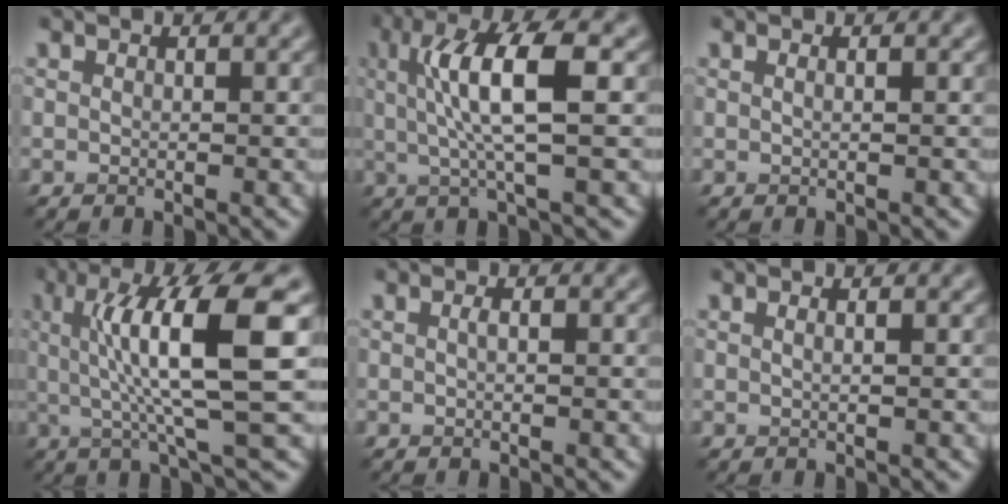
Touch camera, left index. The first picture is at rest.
{"total": 6.6, "force": [1.1, 1.4, 6.4], "torque": [-0.119, 0.006, 0.021]}
{"total": 0.7, "force": [0.3, 0.3, 0.6], "torque": [-0.006, -0.001, -0.004]}
{"total": 10.1, "force": [1.9, 2.0, 9.7], "torque": [-0.139, 0.003, 0.033]}
{"total": 0.5, "force": [0.1, 0.1, 0.5], "torque": [-0.012, 0.002, 0.002]}
{"total": 1.1, "force": [0.4, 0.5, 0.9], "torque": [-0.004, -0.004, -0.004]}